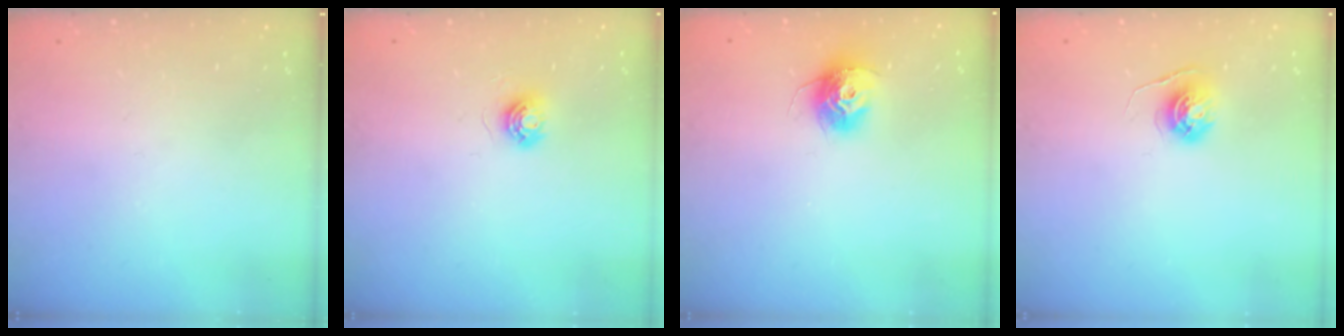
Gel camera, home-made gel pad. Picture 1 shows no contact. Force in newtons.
{"total": 5.6, "press": 5.6, "slide": 0.3}
{"total": 11.5, "press": 11.4, "slide": 0.8}
{"total": 5.6, "press": 5.5, "slide": 0.6}